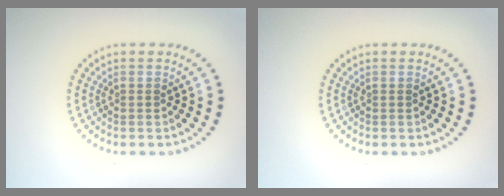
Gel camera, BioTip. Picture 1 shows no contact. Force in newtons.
{"total": 0.0}